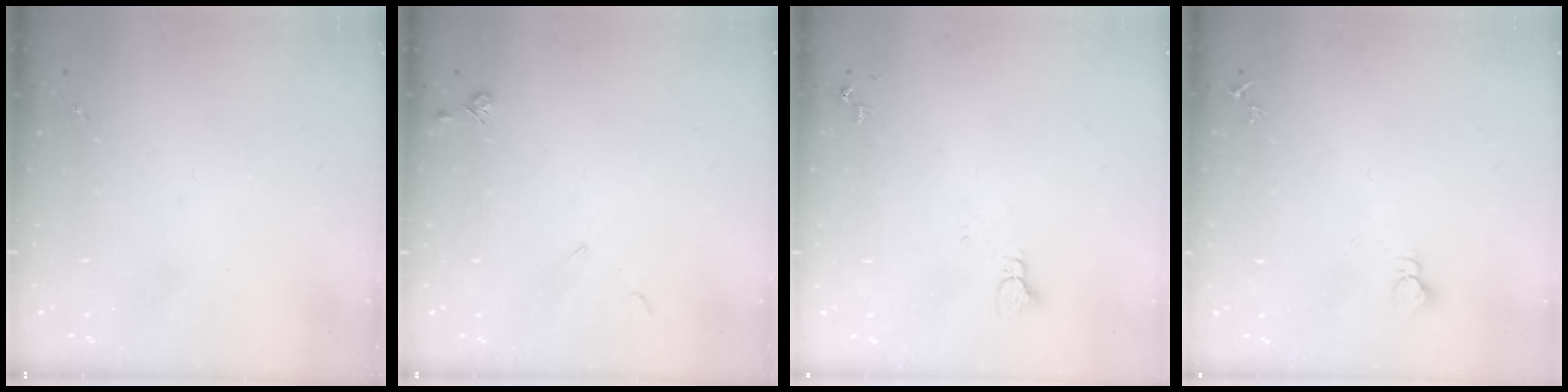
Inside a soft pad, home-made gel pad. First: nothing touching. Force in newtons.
{"total": 4.2, "press": 4.2, "slide": 0.7}
{"total": 4.3, "press": 4.3, "slide": 0.4}
{"total": 2.7, "press": 2.7, "slide": 0.2}